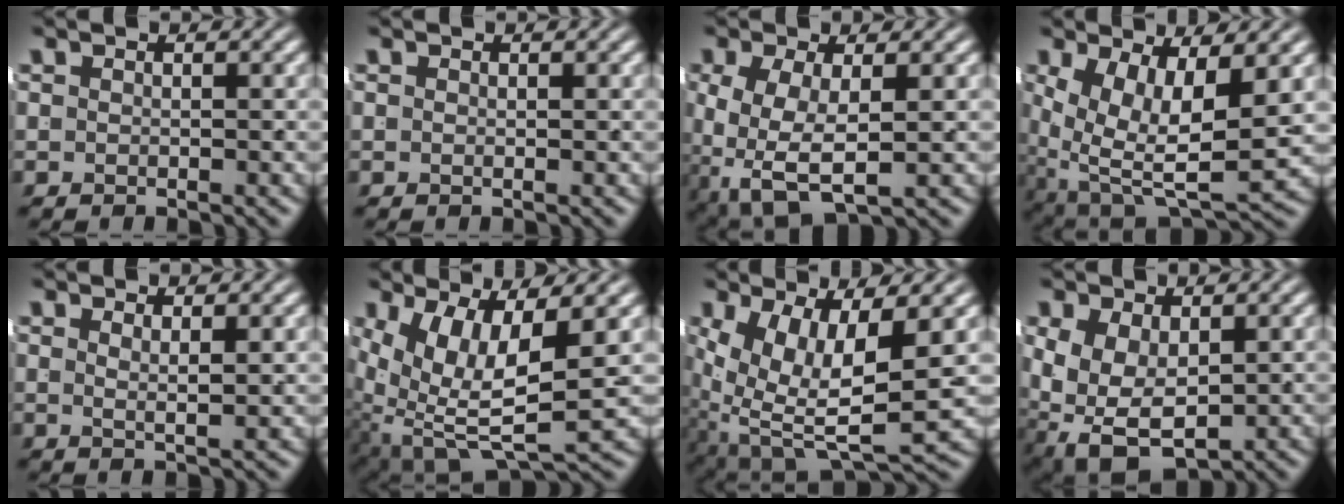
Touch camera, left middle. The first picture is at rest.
{"total": 0.0}
{"total": 6.7, "force": [-2.5, 4.1, 4.7], "torque": [-0.108, -0.052, -0.016]}
{"total": 9.6, "force": [-1.7, 5.7, 7.5], "torque": [-0.140, -0.069, 0.006]}
{"total": 1.6, "force": [0.7, -1.1, 1.0], "torque": [-0.011, -0.013, 0.021]}
{"total": 10.8, "force": [-1.2, 6.8, 8.3], "torque": [-0.168, -0.060, 0.008]}
{"total": 10.8, "force": [-1.6, 6.5, 8.4], "torque": [-0.162, -0.063, 0.001]}
{"total": 9.3, "force": [-3.2, 7.1, 5.2], "torque": [-0.135, -0.058, -0.027]}